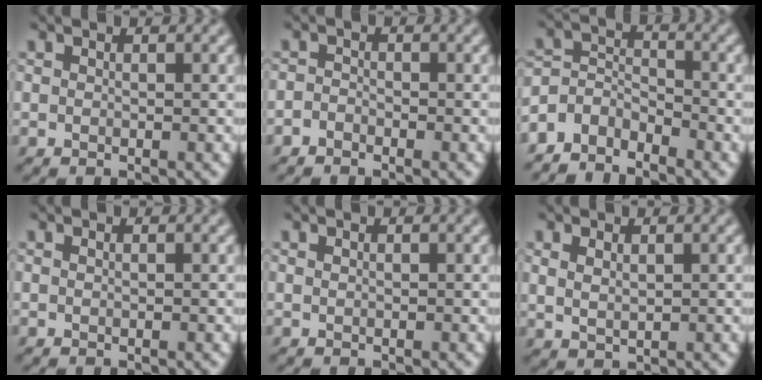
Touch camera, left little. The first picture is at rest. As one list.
[{"total": 1.1, "force": [-0.7, 0.8, 0.2], "torque": [0.004, 0.001, -0.022]}, {"total": 3.9, "force": [-3.4, 1.7, 0.7], "torque": [-0.018, 0.005, -0.076]}, {"total": 0.0}, {"total": 0.0}, {"total": 1.5, "force": [0.7, 0.8, 1.1], "torque": [-0.029, -0.002, 0.021]}]